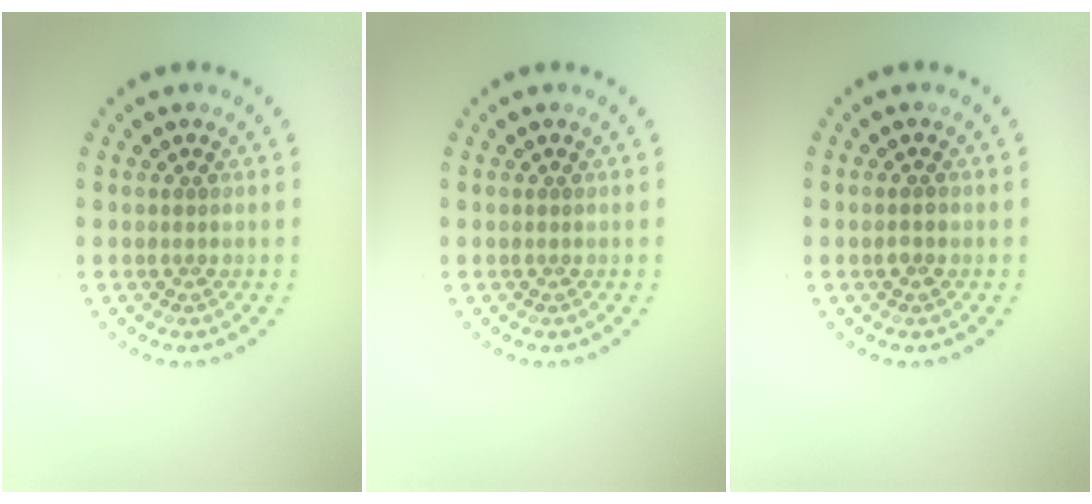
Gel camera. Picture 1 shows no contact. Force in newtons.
{"total": 0.0}
{"total": 1.0, "press": 1.0, "slide": 0.1}